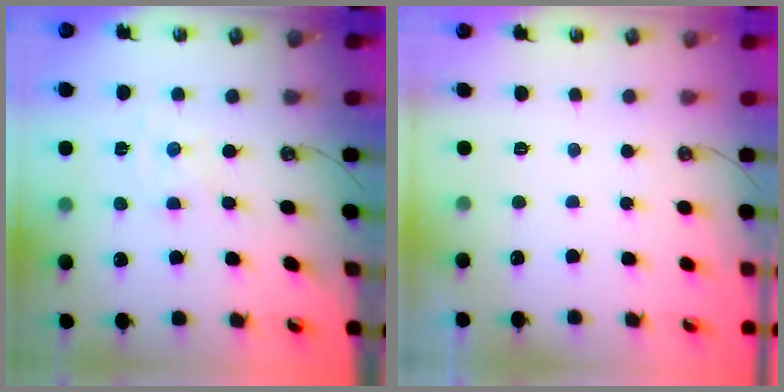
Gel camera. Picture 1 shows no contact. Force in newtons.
{"total": 0.0}